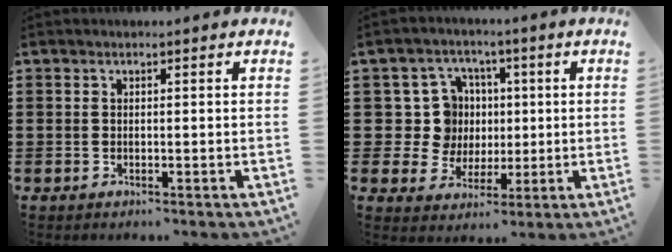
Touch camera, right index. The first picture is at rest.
{"total": 8.7, "force": [1.4, 8.1, 2.9], "torque": [-0.069, 0.010, 0.029]}